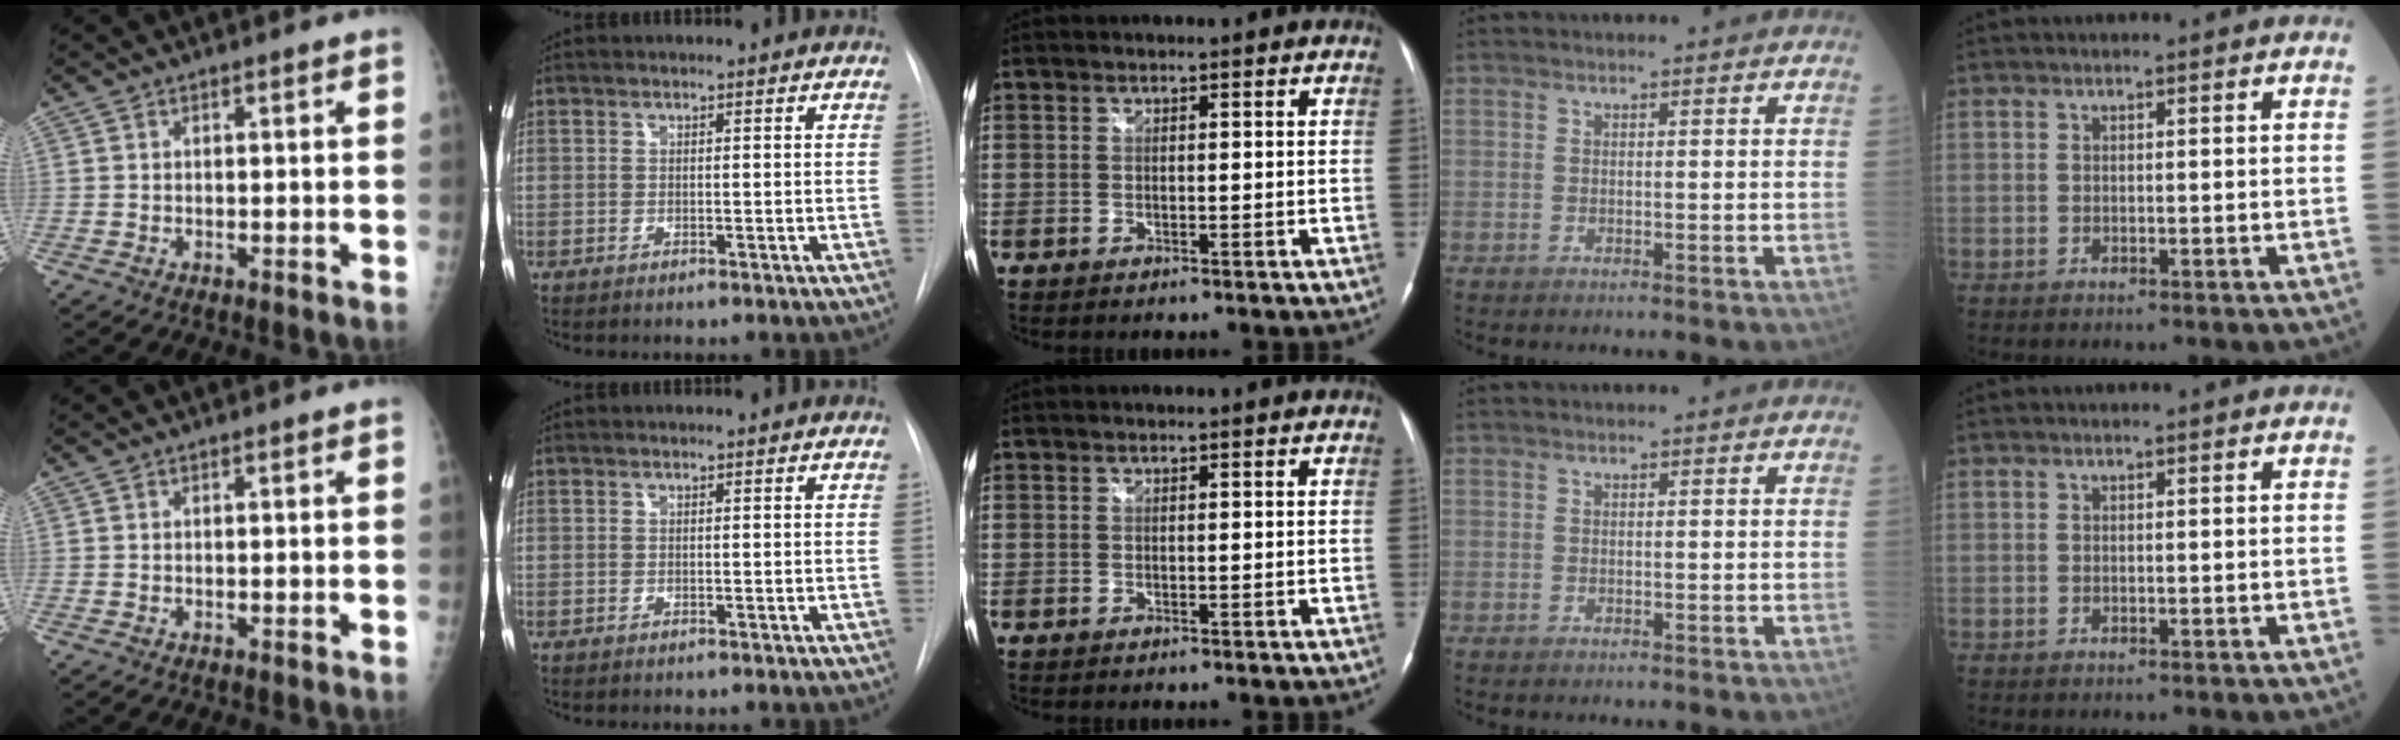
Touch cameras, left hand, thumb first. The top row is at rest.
{}